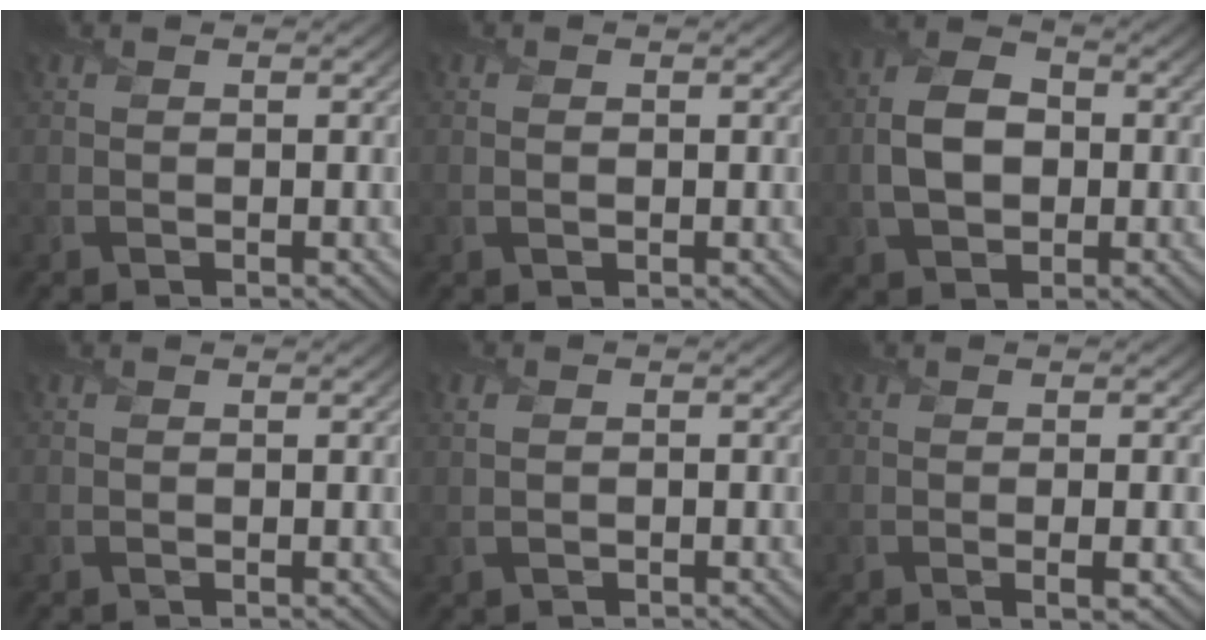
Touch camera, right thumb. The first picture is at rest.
{"total": 0.8, "force": [0.0, 0.5, 0.6], "torque": [-0.013, 0.000, 0.002]}
{"total": 6.4, "force": [-0.4, 4.4, 4.6], "torque": [-0.097, 0.002, -0.012]}
{"total": 0.0}
{"total": 1.7, "force": [0.1, 1.2, 1.2], "torque": [-0.027, 0.001, 0.005]}
{"total": 2.0, "force": [-0.3, 0.2, 1.9], "torque": [-0.032, 0.001, -0.006]}